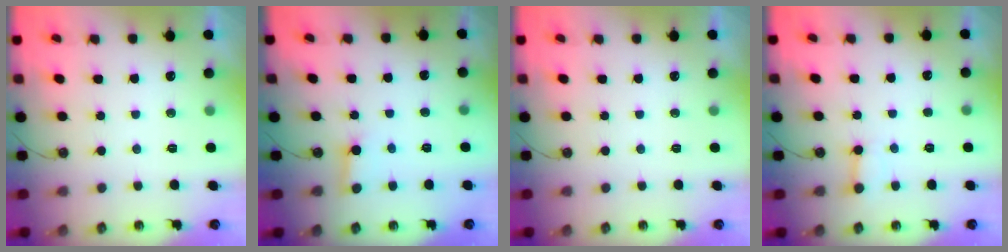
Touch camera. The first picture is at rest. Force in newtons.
{"total": 2.6, "press": 2.5, "slide": 0.3}
{"total": 0.0}
{"total": 3.0, "press": 2.9, "slide": 0.3}